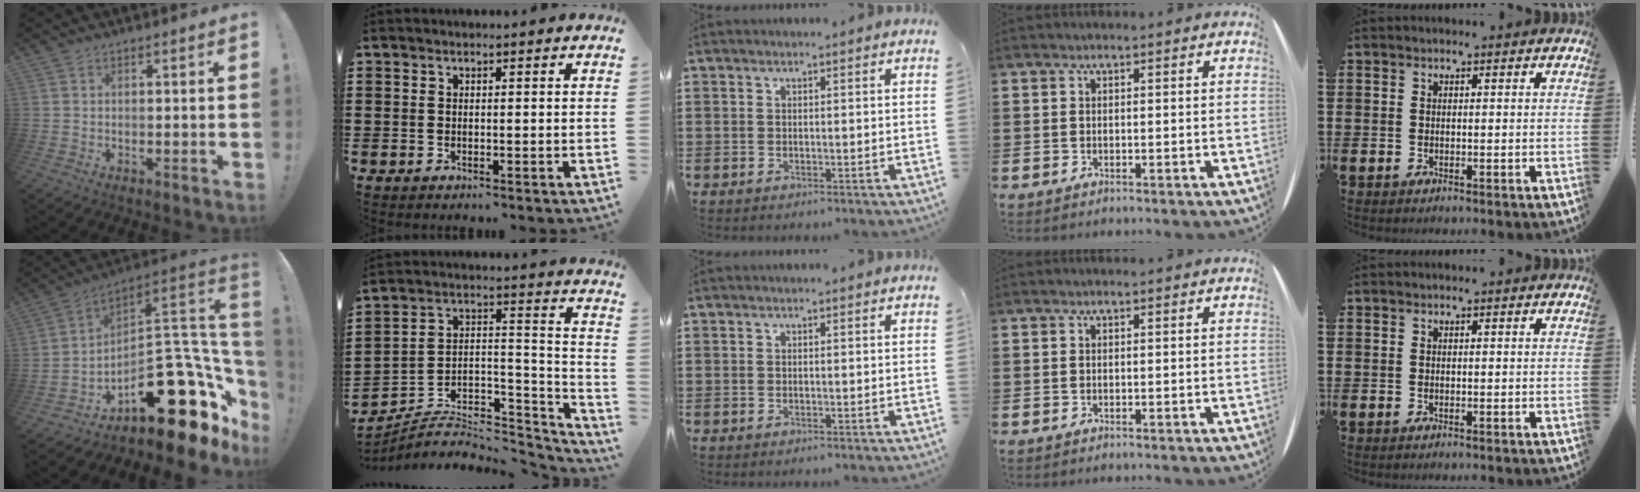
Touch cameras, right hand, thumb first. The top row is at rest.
{"thumb": {"total": 23.9, "force": [-7.4, 11.8, 19.4], "torque": [-0.238, 0.014, -0.100]}, "index": {"total": 4.7, "force": [-3.7, 2.4, 1.6], "torque": [-0.026, -0.001, -0.072]}}